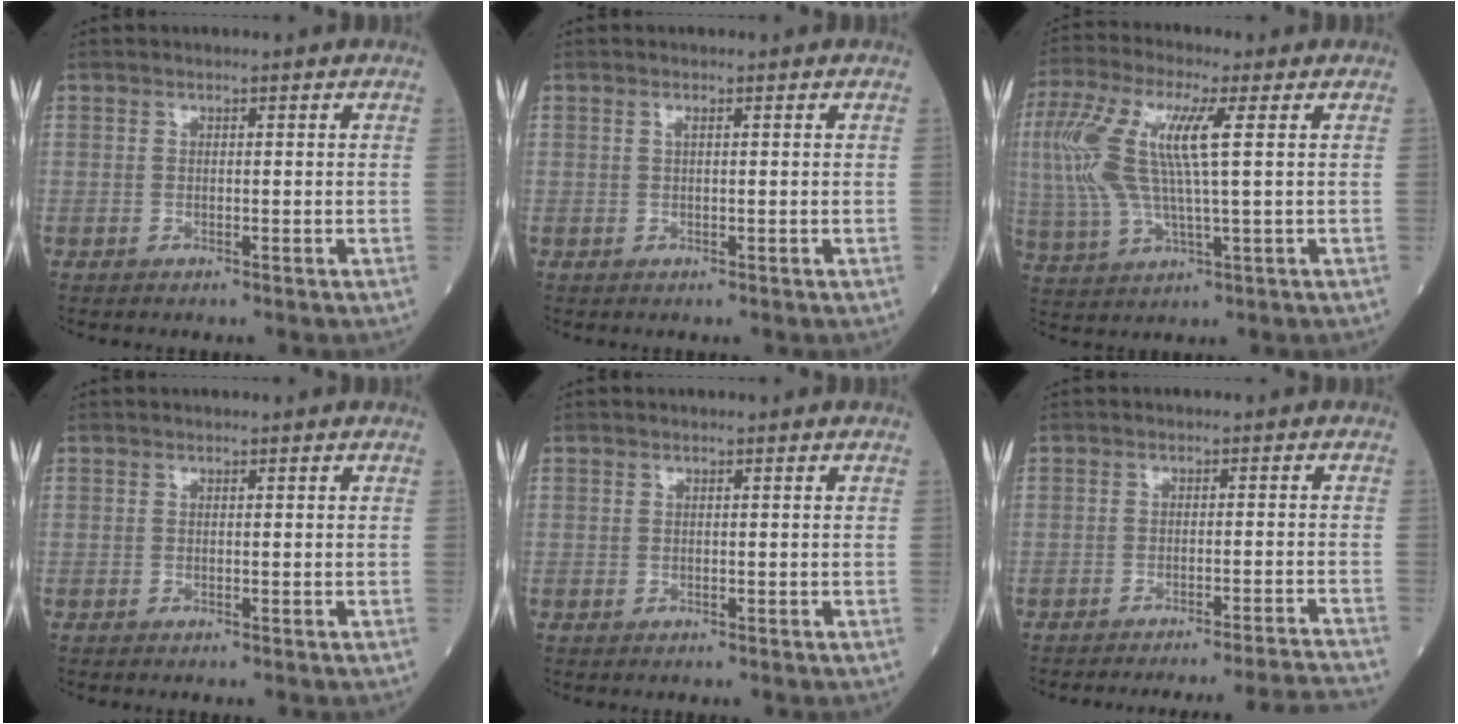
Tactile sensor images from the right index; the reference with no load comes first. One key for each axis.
{"total": 0.6, "fx": 0.2, "fy": 0.0, "fz": 0.5, "tx": -0.015, "ty": 0.001, "tz": 0.003}
{"total": 14.1, "fx": 2.9, "fy": 2.8, "fz": 13.5, "tx": -0.314, "ty": 0.022, "tz": 0.052}
{"total": 0.0}
{"total": 0.0}
{"total": 13.8, "fx": -13.3, "fy": -2.7, "fz": 2.5, "tx": -0.005, "ty": -0.016, "tz": -0.162}